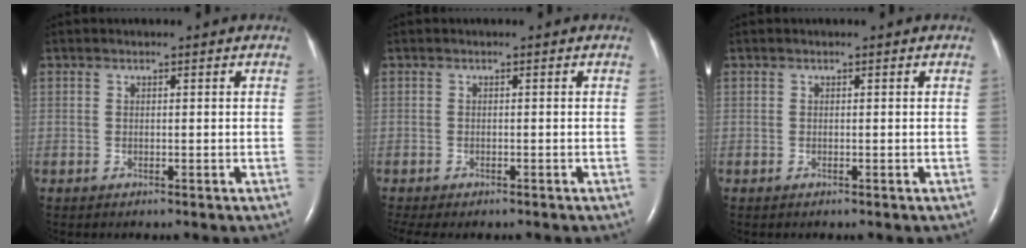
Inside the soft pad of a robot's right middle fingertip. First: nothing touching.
{"total": 4.7, "force": [-3.8, 1.4, 2.3], "torque": [-0.034, -0.006, -0.049]}
{"total": 0.0}